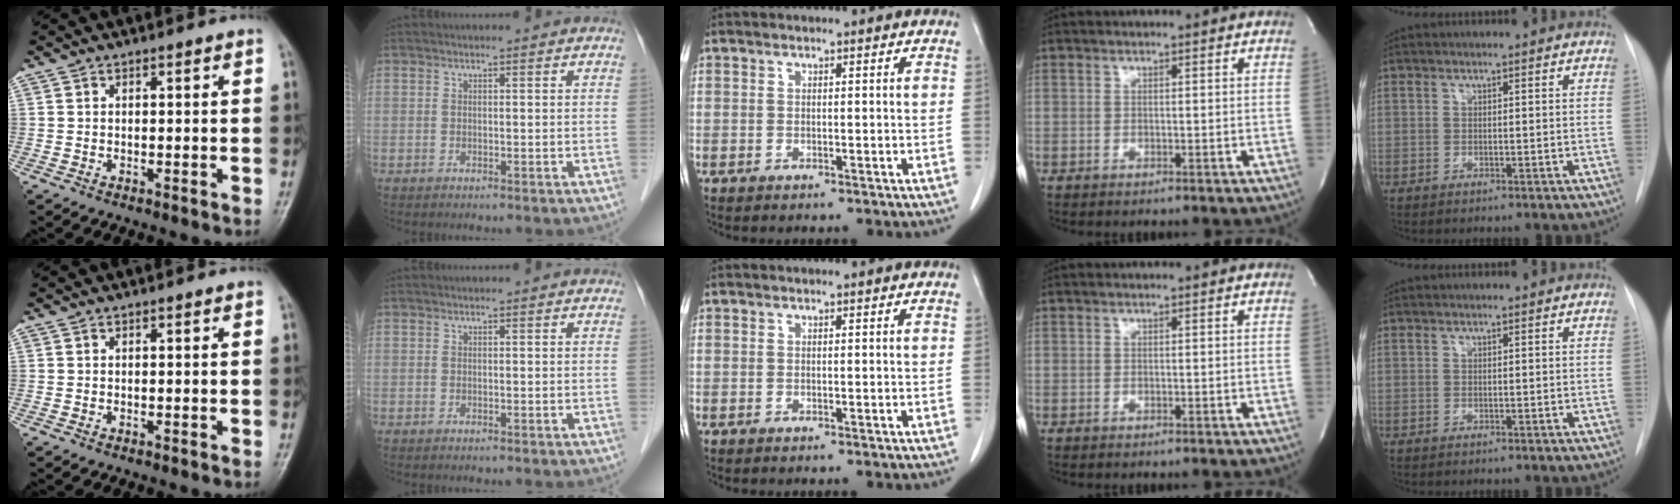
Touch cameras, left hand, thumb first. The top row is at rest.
{}